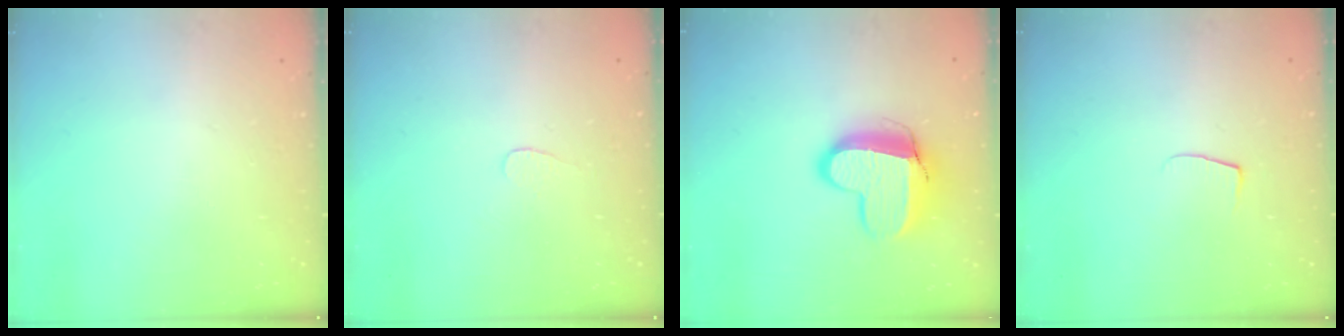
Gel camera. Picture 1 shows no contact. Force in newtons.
{"total": 3.0, "press": 3.0, "slide": 0.2}
{"total": 12.7, "press": 12.6, "slide": 1.1}
{"total": 4.2, "press": 4.1, "slide": 0.5}